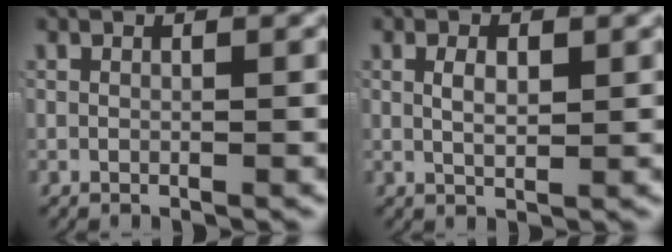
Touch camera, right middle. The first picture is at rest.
{"total": 2.1, "force": [0.4, 0.8, 1.9], "torque": [-0.029, -0.008, 0.012]}